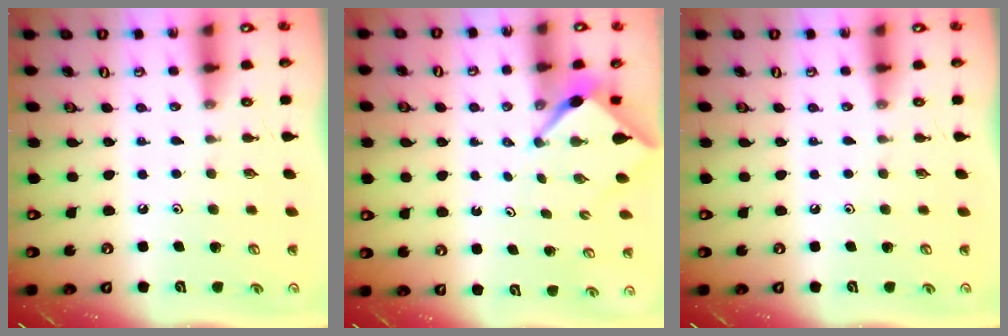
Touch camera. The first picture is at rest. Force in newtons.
{"total": 2.5, "press": 2.5, "slide": 0.3}
{"total": 0.0}